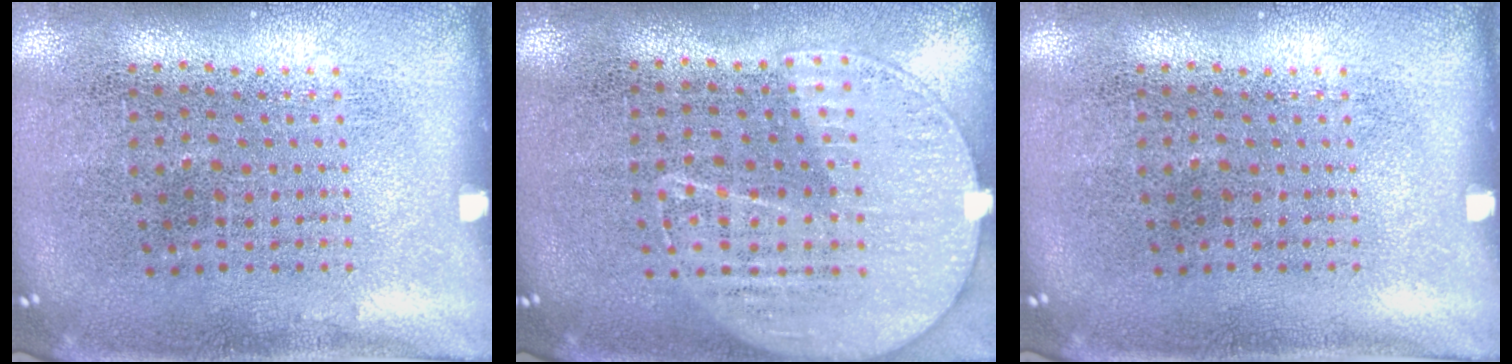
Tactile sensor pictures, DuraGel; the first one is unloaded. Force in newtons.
{"total": 1.1, "press": 1.0, "slide": 0.6}
{"total": 0.0}